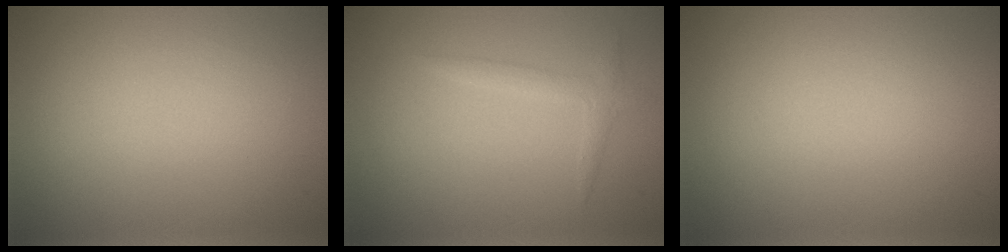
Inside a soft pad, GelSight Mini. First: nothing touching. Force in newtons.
{"total": 1.4, "press": 1.4, "slide": 0.1}
{"total": 0.0}